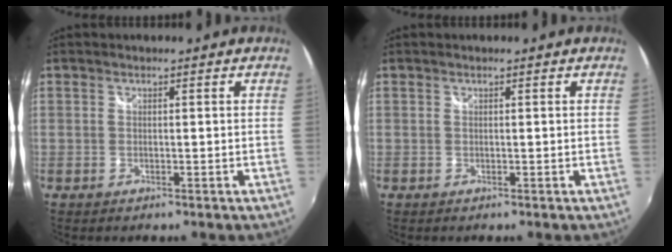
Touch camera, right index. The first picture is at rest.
{"total": 0.0}